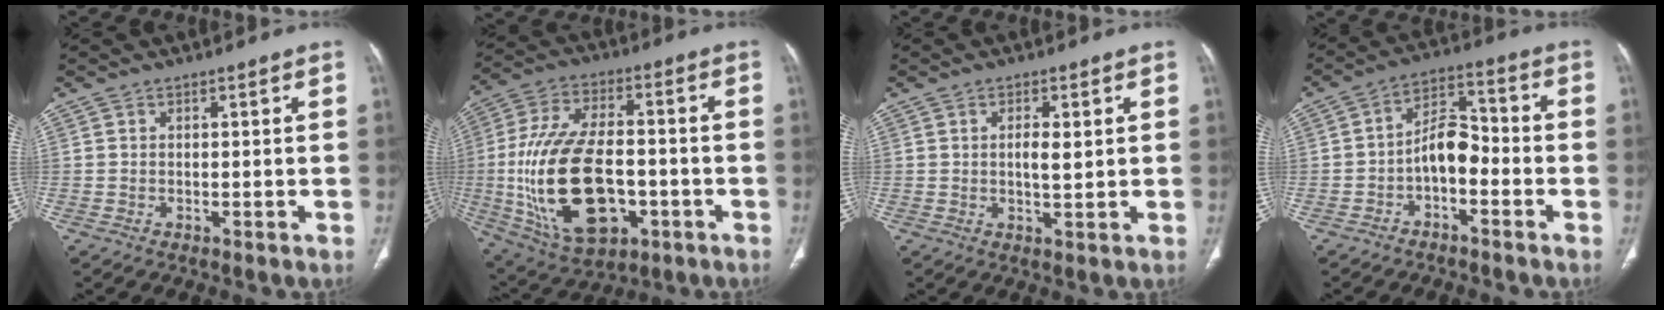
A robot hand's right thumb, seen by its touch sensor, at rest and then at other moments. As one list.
[{"total": 23.8, "force": [-4.7, 13.2, 19.2], "torque": [-0.369, 0.017, -0.062]}, {"total": 3.5, "force": [0.7, 1.3, 3.2], "torque": [-0.054, -0.004, 0.012]}, {"total": 7.6, "force": [-2.7, 4.3, 5.6], "torque": [-0.079, 0.046, -0.055]}]